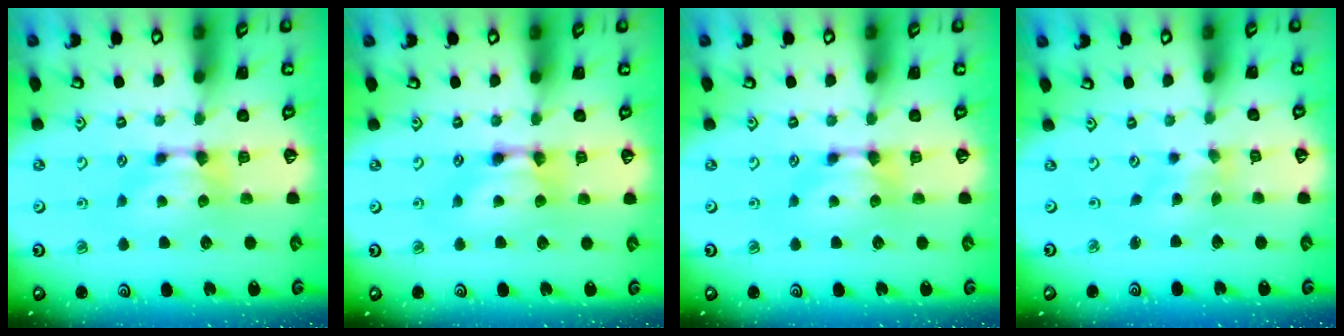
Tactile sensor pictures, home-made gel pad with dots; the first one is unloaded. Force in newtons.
{"total": 1.9, "press": 1.9, "slide": 0.1}
{"total": 0.0}
{"total": 2.6, "press": 2.4, "slide": 0.9}